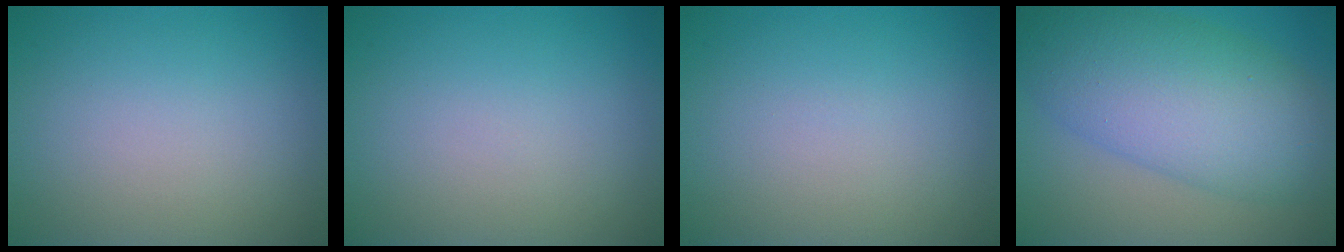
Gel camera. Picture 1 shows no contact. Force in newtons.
{"total": 0.0}
{"total": 0.0}
{"total": 10.4, "press": 10.4, "slide": 0.1}